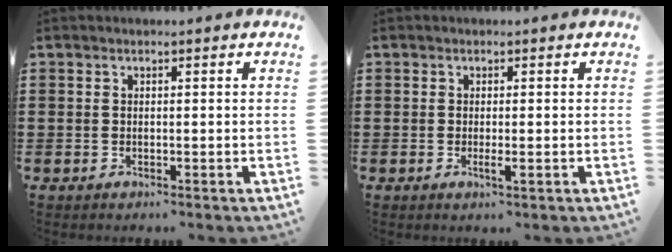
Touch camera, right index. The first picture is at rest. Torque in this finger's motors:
{"motor_torque": [0.06, -0.01, 0.02, 0.00]}